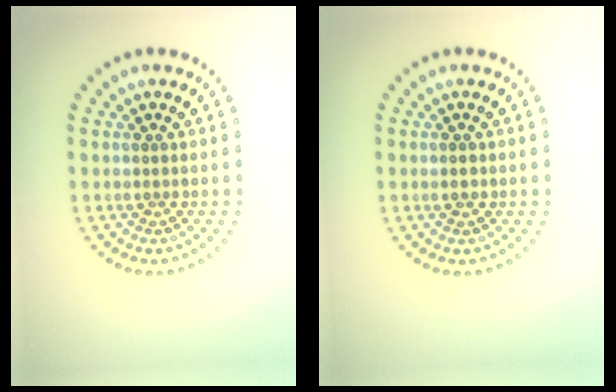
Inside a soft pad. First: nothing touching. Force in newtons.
{"total": 1.1, "press": 1.0, "slide": 0.1}